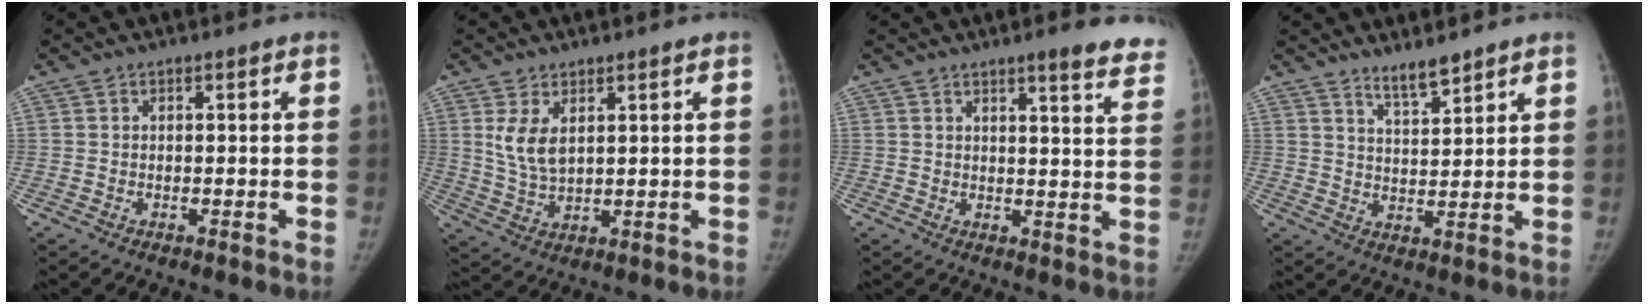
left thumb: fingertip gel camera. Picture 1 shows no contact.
{"total": 6.0, "force": [2.3, 3.1, 4.6], "torque": [-0.080, -0.012, 0.056]}
{"total": 9.8, "force": [7.8, 1.3, 5.9], "torque": [-0.043, -0.034, 0.077]}
{"total": 4.7, "force": [4.2, 0.7, 2.1], "torque": [-0.025, -0.034, 0.077]}